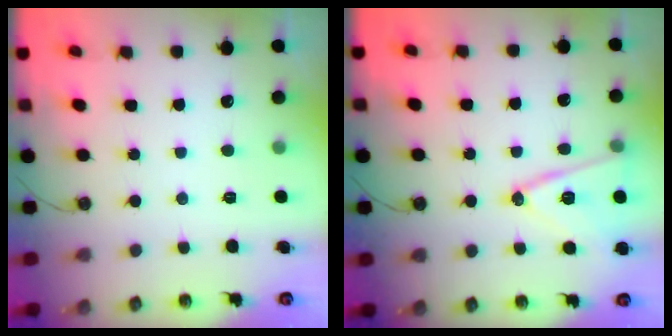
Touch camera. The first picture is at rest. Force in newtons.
{"total": 14.2, "press": 13.8, "slide": 3.3}